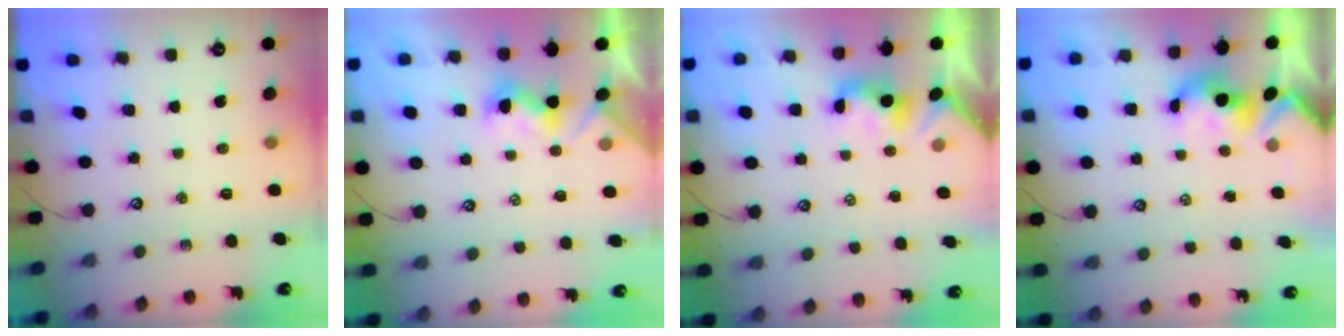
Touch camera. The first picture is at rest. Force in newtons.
{"total": 0.9, "press": 0.5, "slide": 0.7}
{"total": 1.9, "press": 1.8, "slide": 0.5}
{"total": 1.6, "press": 1.5, "slide": 0.7}